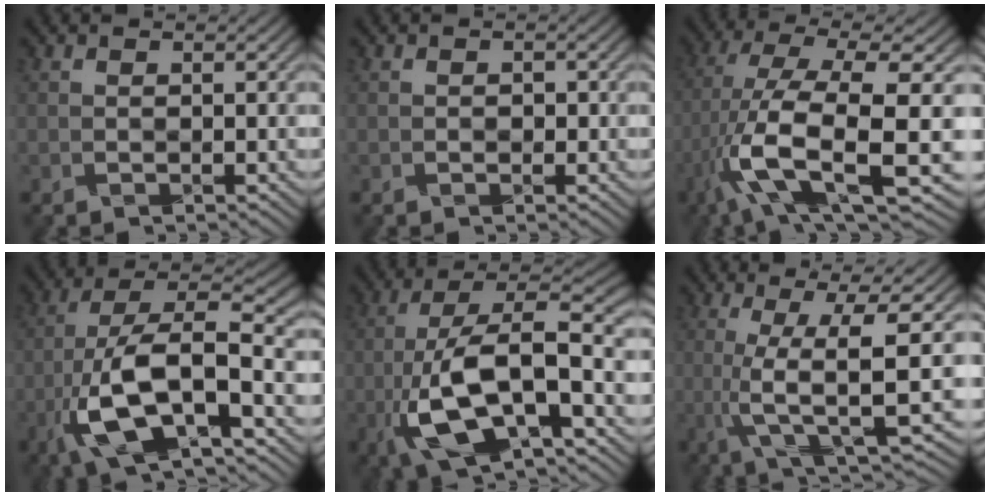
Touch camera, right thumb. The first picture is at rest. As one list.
[{"total": 1.2, "force": [-0.3, 1.0, 0.6], "torque": [-0.011, 0.000, -0.003]}, {"total": 13.6, "force": [-5.1, 3.9, 11.9], "torque": [-0.243, -0.011, -0.089]}, {"total": 13.2, "force": [-5.2, 5.0, 11.1], "torque": [-0.239, -0.002, -0.105]}, {"total": 13.9, "force": [-4.2, 5.5, 12.0], "torque": [-0.248, 0.002, -0.086]}, {"total": 9.1, "force": [-1.0, 1.4, 8.9], "torque": [-0.163, 0.014, -0.016]}]